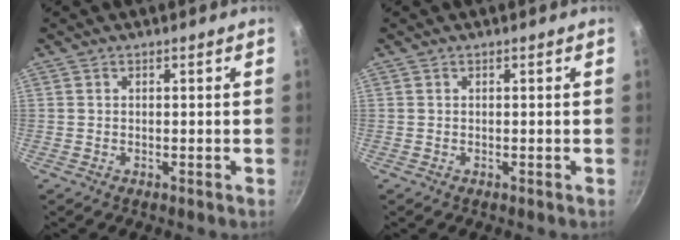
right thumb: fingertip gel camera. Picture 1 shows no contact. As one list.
[{"total": 0.0}]